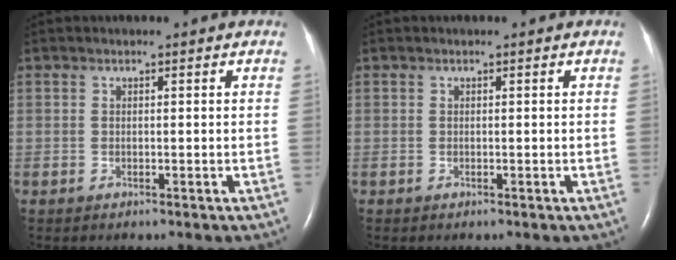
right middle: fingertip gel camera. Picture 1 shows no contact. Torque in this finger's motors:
{"motor_torque": [0.03, -0.06, 0.00, 0.01]}